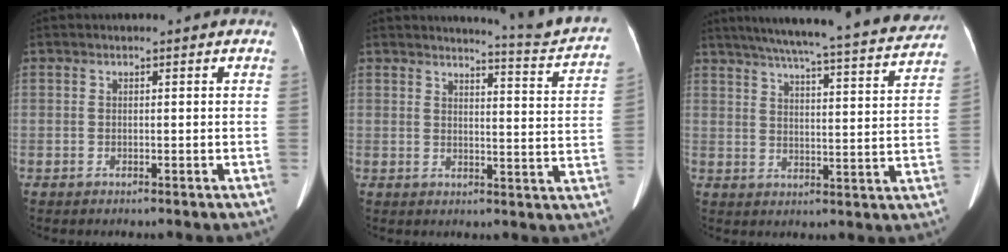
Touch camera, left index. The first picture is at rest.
{"total": 10.2, "force": [10.0, -1.3, 1.7], "torque": [-0.030, -0.064, 0.113]}
{"total": 25.6, "force": [23.0, 1.4, 11.1], "torque": [-0.173, -0.022, 0.294]}